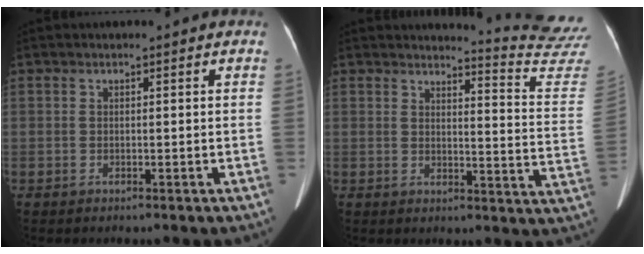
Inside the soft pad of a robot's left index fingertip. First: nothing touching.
{"total": 14.2, "force": [14.0, -2.3, 0.3], "torque": [-0.004, -0.162, 0.134]}